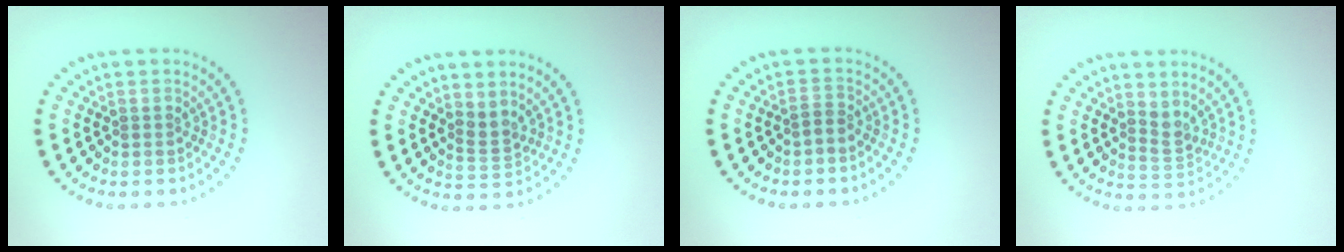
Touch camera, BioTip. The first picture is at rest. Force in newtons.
{"total": 1.8, "press": 1.4, "slide": 1.2}
{"total": 1.2, "press": 1.0, "slide": 0.8}
{"total": 1.5, "press": 1.2, "slide": 0.9}